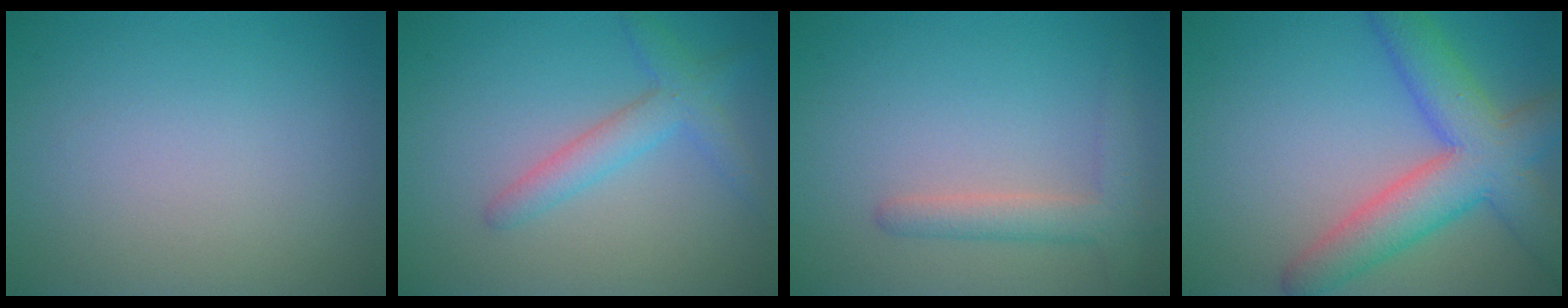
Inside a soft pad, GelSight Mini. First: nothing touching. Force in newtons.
{"total": 2.8, "press": 2.8, "slide": 0.1}
{"total": 2.9, "press": 2.9, "slide": 0.2}
{"total": 7.6, "press": 7.6, "slide": 0.4}